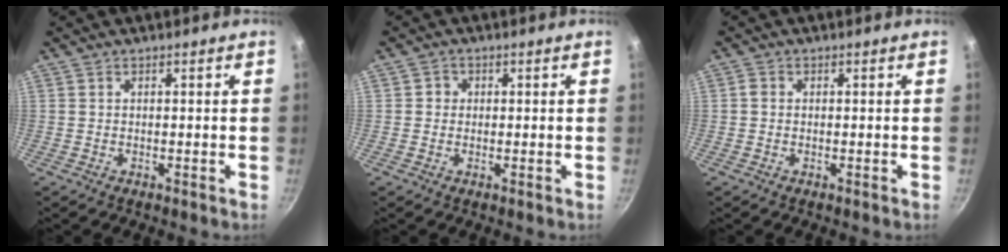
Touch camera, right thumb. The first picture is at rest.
{"total": 1.8, "force": [0.1, 1.7, 0.4], "torque": [0.002, 0.003, -0.003]}
{"total": 1.0, "force": [0.0, 0.8, 0.5], "torque": [-0.009, 0.005, -0.002]}